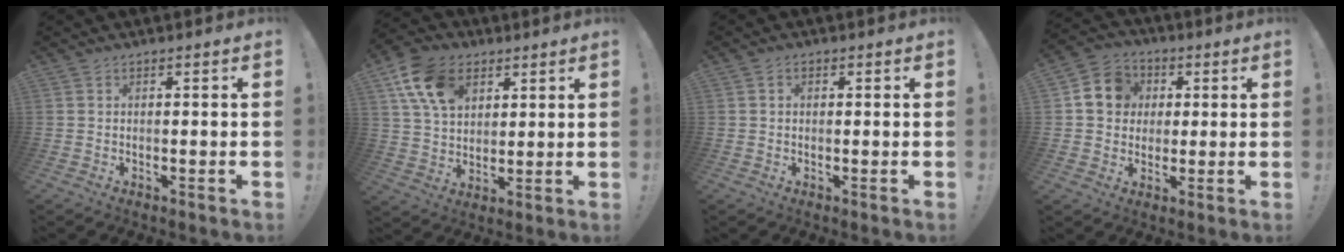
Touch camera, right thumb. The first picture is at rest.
{"total": 14.7, "force": [6.7, 10.3, 8.1], "torque": [-0.133, -0.015, 0.133]}
{"total": 1.0, "force": [0.1, 0.8, 0.5], "torque": [-0.006, 0.002, 0.000]}
{"total": 11.2, "force": [2.4, 10.0, 4.6], "torque": [-0.066, 0.010, 0.053]}